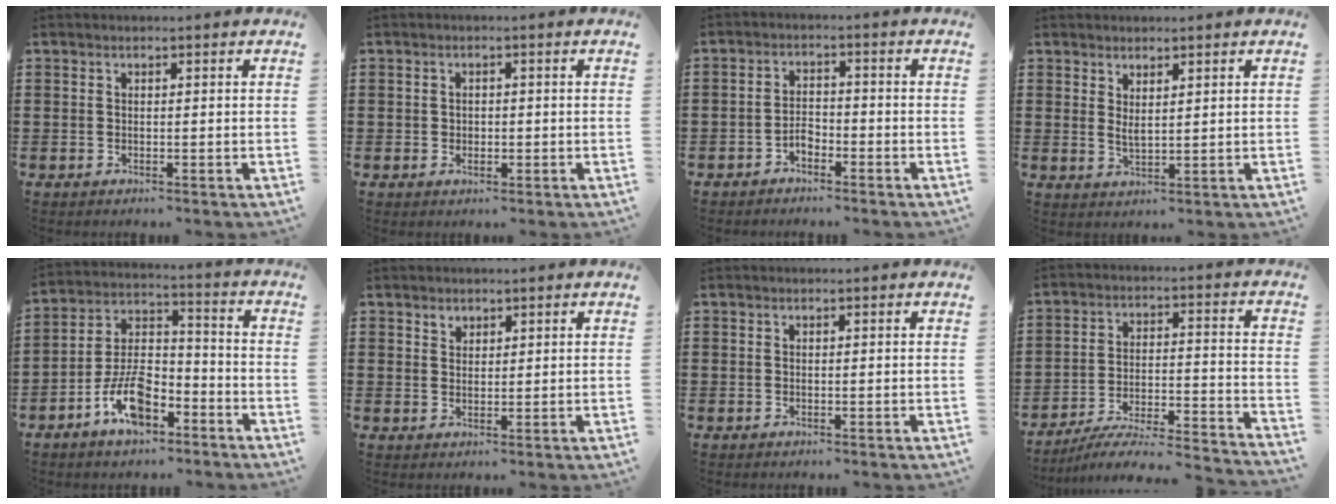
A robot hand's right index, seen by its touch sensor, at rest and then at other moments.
{"total": 1.3, "force": [-0.1, 1.2, 0.5], "torque": [-0.013, 0.005, -0.003]}
{"total": 2.5, "force": [-1.8, 1.4, 1.2], "torque": [-0.027, 0.005, -0.038]}
{"total": 1.9, "force": [1.4, 0.5, 1.3], "torque": [-0.027, 0.001, 0.024]}
{"total": 9.3, "force": [-5.7, 4.5, 5.9], "torque": [-0.126, 0.011, -0.106]}
{"total": 1.6, "force": [1.3, 0.9, 0.1], "torque": [-0.005, 0.002, 0.025]}
{"total": 0.0}
{"total": 5.5, "force": [-5.0, 0.2, 2.2], "torque": [-0.044, -0.013, -0.102]}